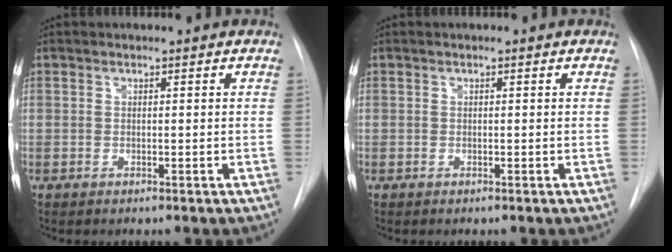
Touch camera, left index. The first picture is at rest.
{"total": 0.0}